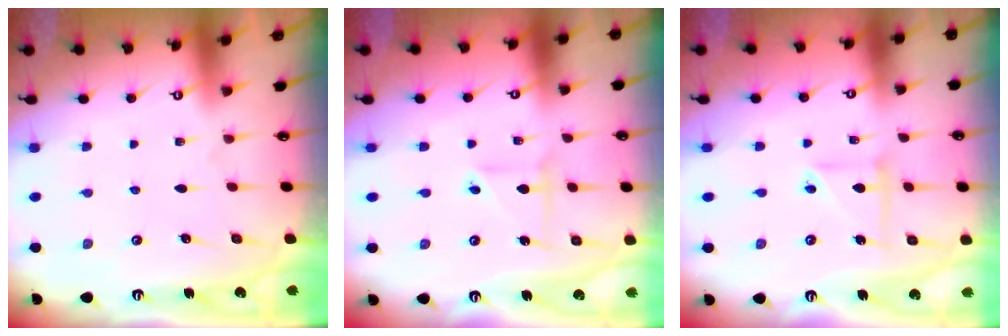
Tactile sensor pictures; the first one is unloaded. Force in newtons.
{"total": 3.8, "press": 3.7, "slide": 0.3}
{"total": 5.0, "press": 5.0, "slide": 0.5}